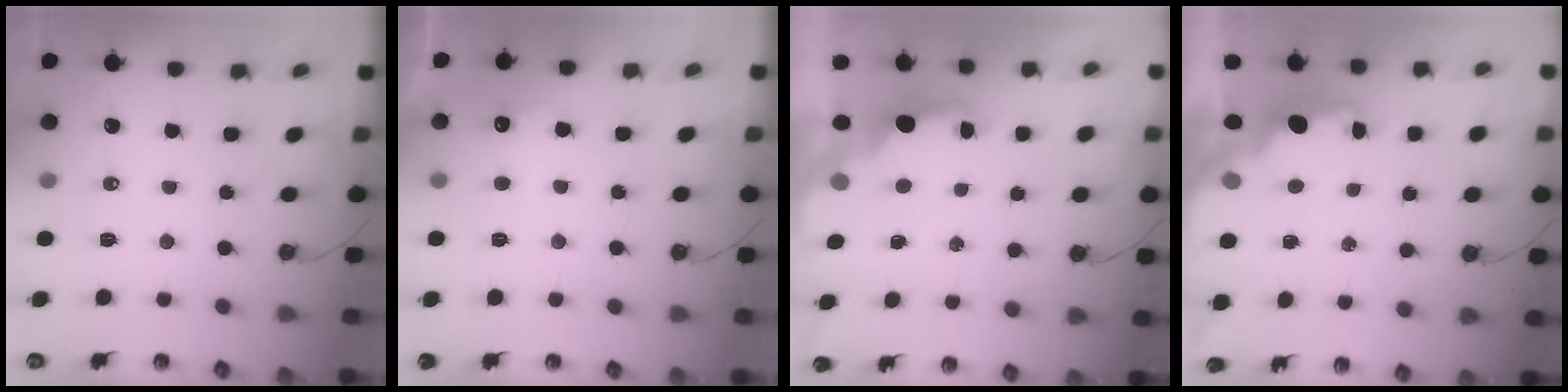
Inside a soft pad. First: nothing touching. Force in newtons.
{"total": 3.8, "press": 3.7, "slide": 1.1}
{"total": 1.9, "press": 1.7, "slide": 0.7}
{"total": 1.9, "press": 1.8, "slide": 0.7}